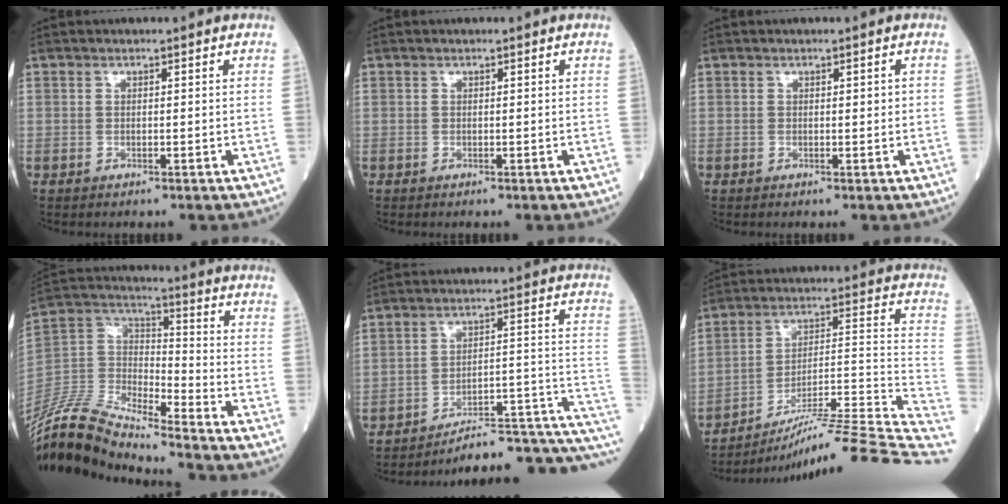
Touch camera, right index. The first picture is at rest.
{"total": 0.0}
{"total": 0.8, "force": [0.1, 0.3, 0.7], "torque": [-0.008, 0.001, 0.001]}
{"total": 14.6, "force": [-13.1, 1.6, 6.2], "torque": [-0.134, 0.025, -0.256]}
{"total": 13.5, "force": [-9.7, 3.6, 8.6], "torque": [-0.074, 0.076, -0.124]}
{"total": 25.9, "force": [-21.4, -0.8, 14.6], "torque": [-0.147, -0.003, -0.319]}